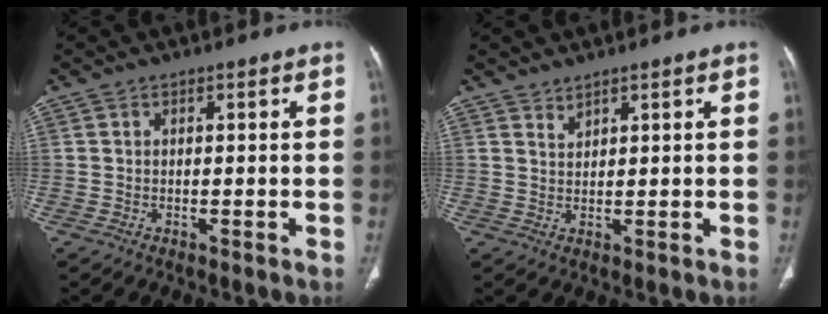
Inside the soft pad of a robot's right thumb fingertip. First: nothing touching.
{"total": 1.5, "force": [1.5, 0.4, 0.3], "torque": [0.003, -0.011, 0.028]}